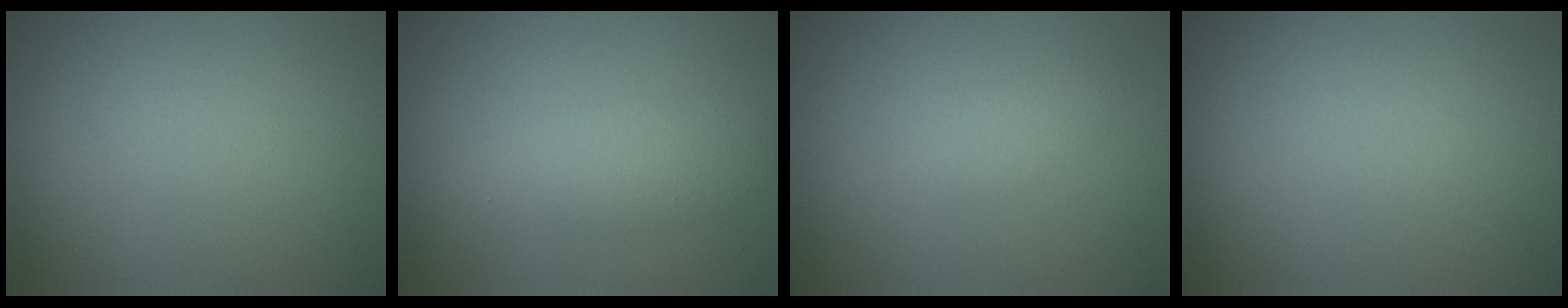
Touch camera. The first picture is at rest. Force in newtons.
{"total": 2.8, "press": 2.8, "slide": 0.2}
{"total": 1.2, "press": 1.1, "slide": 0.1}
{"total": 0.0}